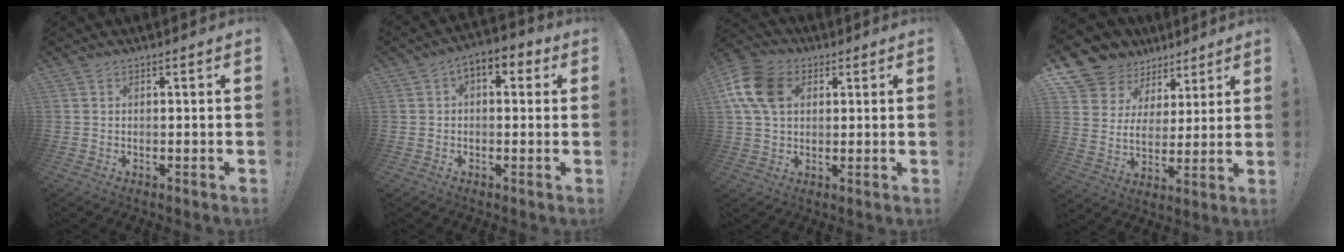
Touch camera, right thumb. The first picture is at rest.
{"total": 4.8, "force": [1.1, 2.8, 3.7], "torque": [-0.050, -0.001, 0.017]}
{"total": 13.5, "force": [4.1, 9.8, 8.4], "torque": [-0.162, 0.000, 0.081]}
{"total": 10.4, "force": [6.9, 7.5, 1.9], "torque": [-0.038, -0.058, 0.139]}